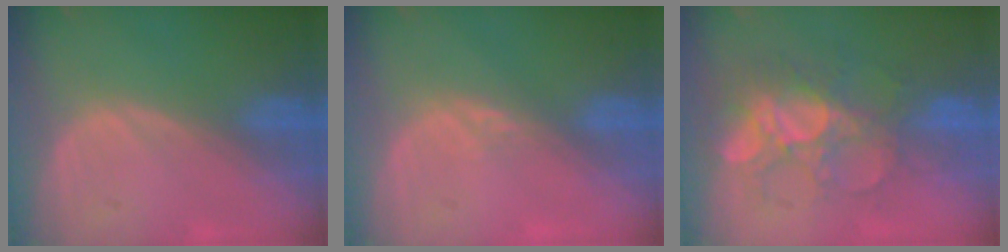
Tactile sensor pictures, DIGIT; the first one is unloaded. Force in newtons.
{"total": 1.5, "press": 1.3, "slide": 0.8}
{"total": 9.5, "press": 8.5, "slide": 4.2}